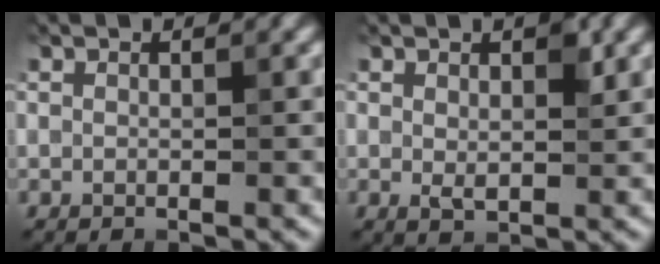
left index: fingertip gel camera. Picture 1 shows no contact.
{"total": 2.2, "force": [0.7, 1.1, 1.8], "torque": [-0.028, -0.002, 0.013]}